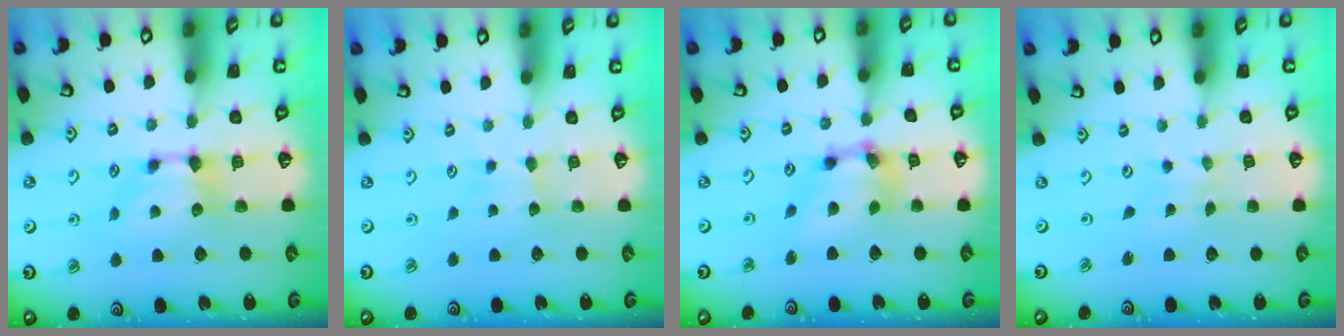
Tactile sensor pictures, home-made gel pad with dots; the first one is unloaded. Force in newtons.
{"total": 1.9, "press": 1.9, "slide": 0.4}
{"total": 6.6, "press": 6.3, "slide": 1.9}
{"total": 4.6, "press": 4.6, "slide": 0.1}